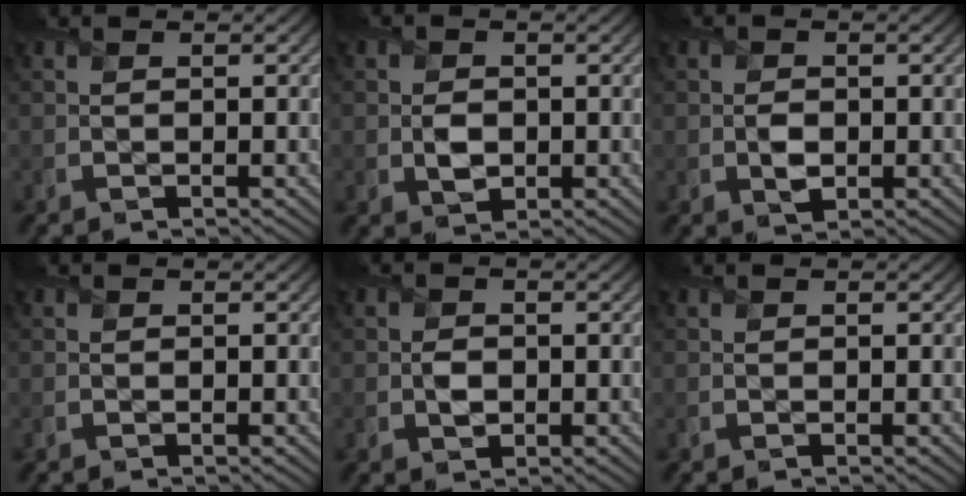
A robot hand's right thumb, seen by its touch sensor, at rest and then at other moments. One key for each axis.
{"total": 2.8, "fx": -0.3, "fy": 2.4, "fz": 1.6, "tx": -0.035, "ty": -0.009, "tz": -0.009}
{"total": 2.3, "fx": -0.3, "fy": 1.8, "fz": 1.4, "tx": -0.028, "ty": -0.008, "tz": -0.007}
{"total": 0.0}
{"total": 2.0, "fx": -0.3, "fy": 1.7, "fz": 1.1, "tx": -0.023, "ty": -0.005, "tz": -0.009}
{"total": 0.0}